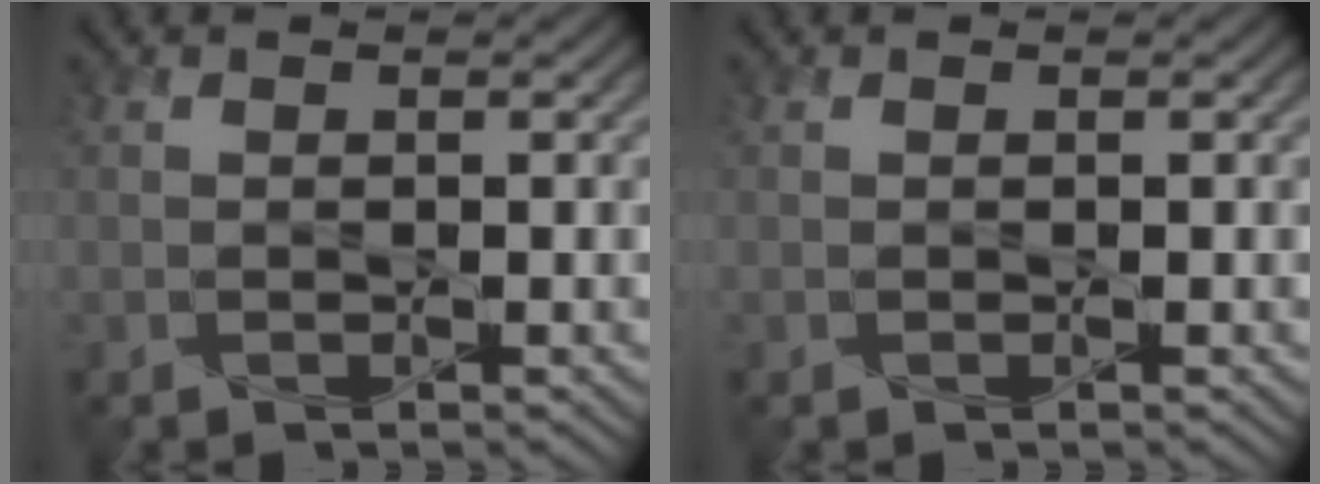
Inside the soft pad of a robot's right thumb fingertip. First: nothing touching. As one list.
[{"total": 0.0}]